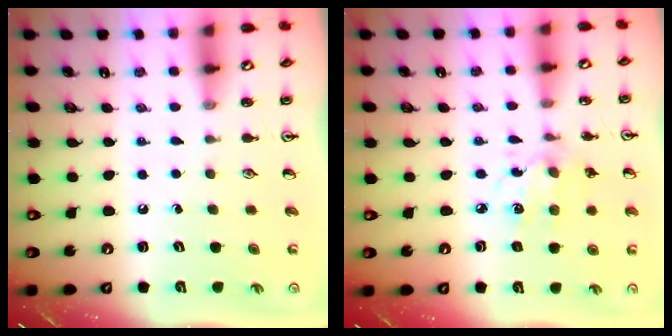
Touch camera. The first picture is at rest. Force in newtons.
{"total": 5.4, "press": 5.4, "slide": 0.5}